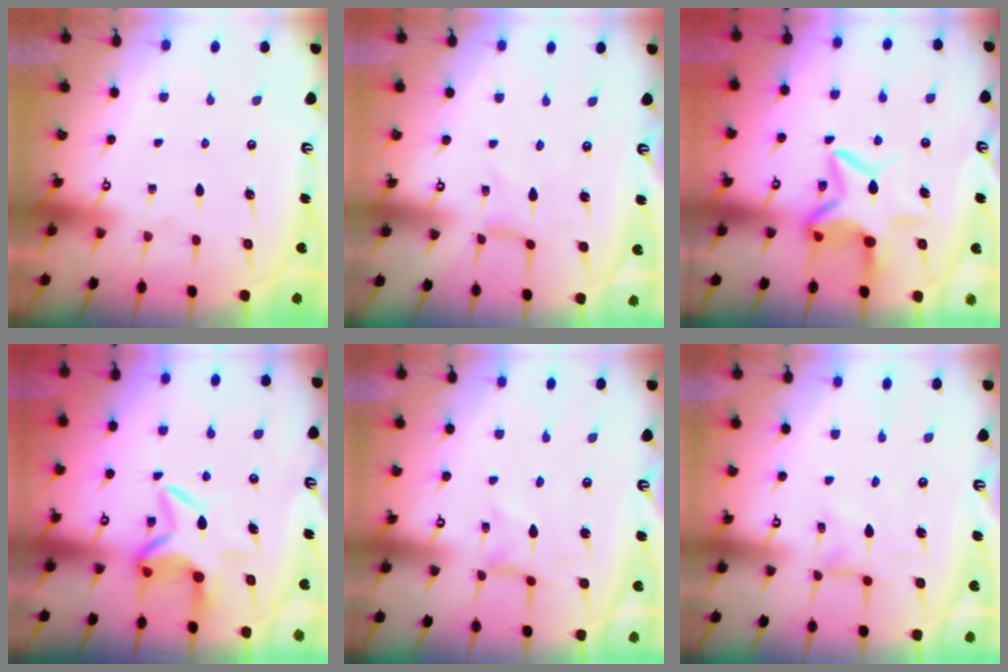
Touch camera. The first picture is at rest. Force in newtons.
{"total": 0.0}
{"total": 10.2, "press": 10.1, "slide": 1.3}
{"total": 7.4, "press": 7.3, "slide": 1.0}
{"total": 0.0}
{"total": 0.0}